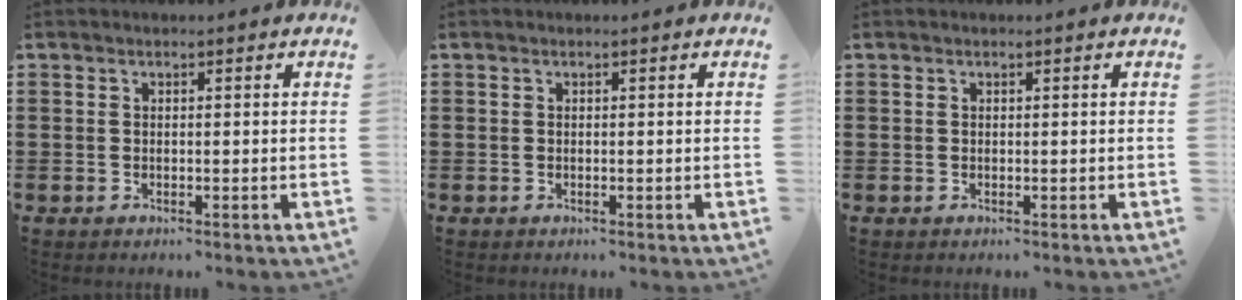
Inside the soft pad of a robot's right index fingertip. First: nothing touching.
{"total": 0.0}
{"total": 0.0}